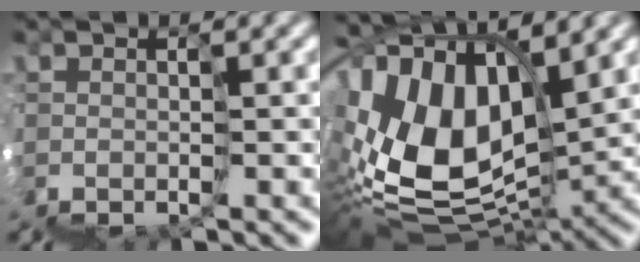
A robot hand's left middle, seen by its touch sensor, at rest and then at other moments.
{"total": 10.0, "force": [4.3, 5.1, 7.4], "torque": [-0.154, 0.032, 0.063]}